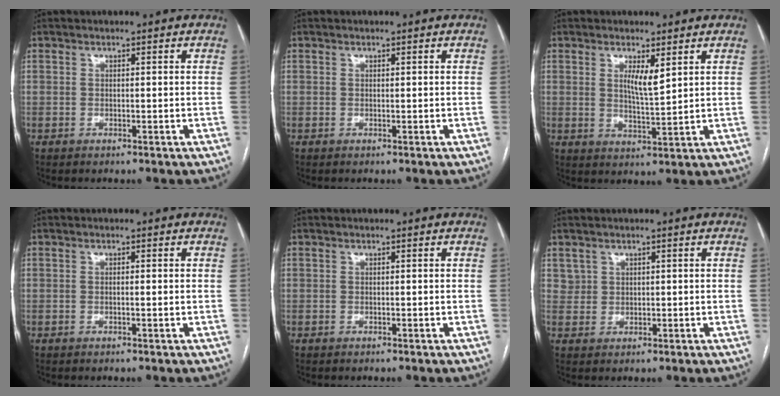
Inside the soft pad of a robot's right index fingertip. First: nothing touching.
{"total": 0.0}
{"total": 4.1, "force": [1.8, 0.6, 3.6], "torque": [-0.066, -0.011, 0.035]}
{"total": 0.6, "force": [-0.1, 0.0, 0.6], "torque": [-0.012, 0.001, -0.001]}
{"total": 0.0}
{"total": 2.3, "force": [1.3, 1.9, -0.1], "torque": [0.017, 0.006, 0.019]}